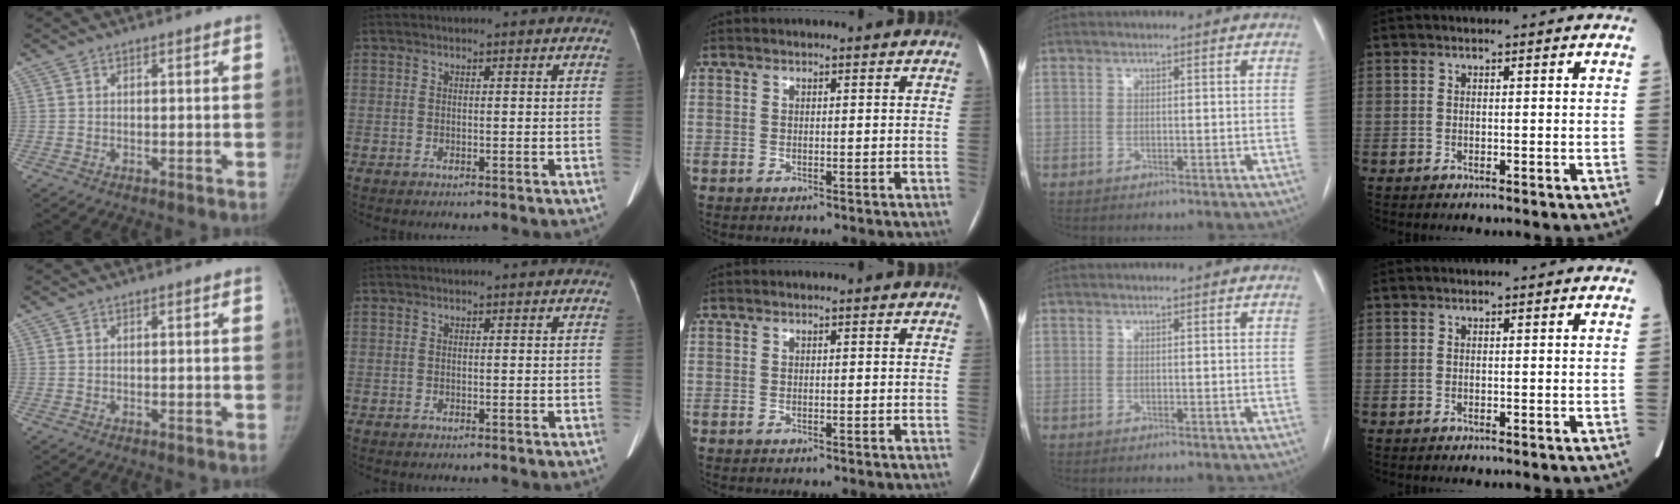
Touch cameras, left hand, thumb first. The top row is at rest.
{}